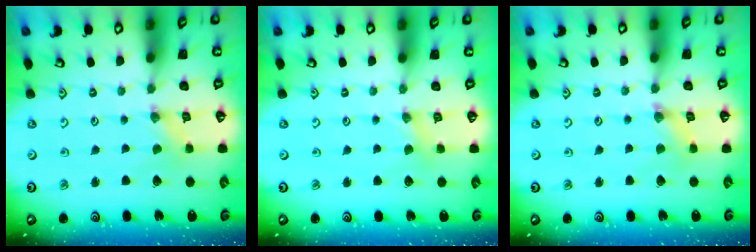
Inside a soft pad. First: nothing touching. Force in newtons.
{"total": 1.8, "press": 1.7, "slide": 0.3}
{"total": 1.7, "press": 1.7, "slide": 0.3}